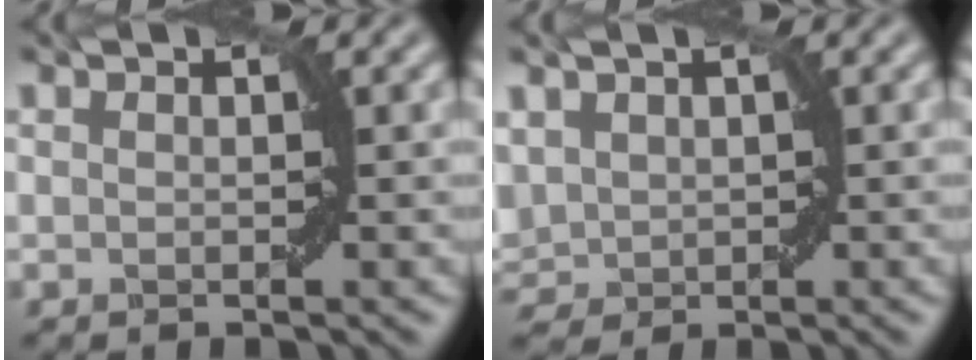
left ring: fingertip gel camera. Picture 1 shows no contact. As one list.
[{"total": 3.3, "force": [0.3, 2.6, 2.0], "torque": [-0.047, 0.002, 0.010]}]